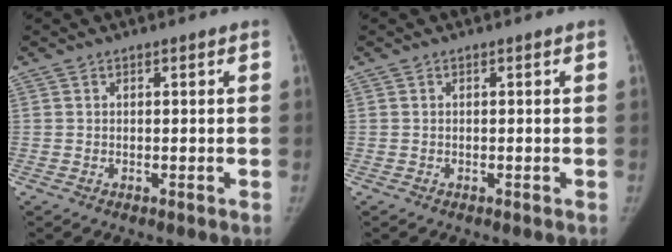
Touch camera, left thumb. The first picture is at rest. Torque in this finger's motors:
{"motor_torque": [0.14, -0.07, 0.05, 0.24, 0.03]}